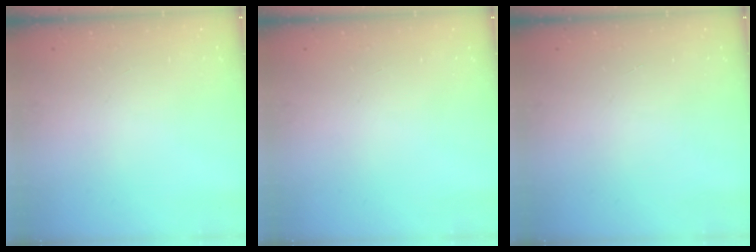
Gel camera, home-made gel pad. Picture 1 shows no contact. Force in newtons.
{"total": 0.0}
{"total": 0.0}